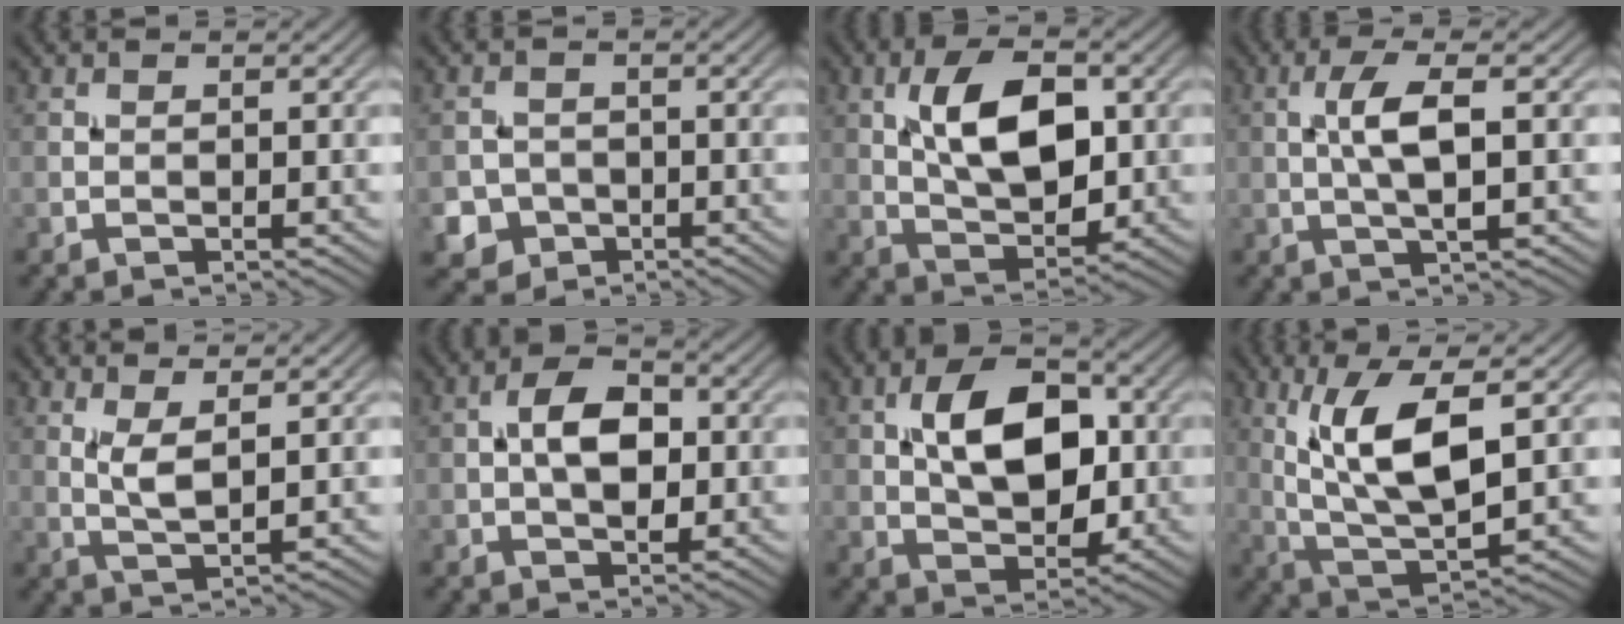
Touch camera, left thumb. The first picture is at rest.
{"total": 3.5, "force": [-1.7, 3.0, 0.7], "torque": [-0.010, -0.003, -0.038]}
{"total": 9.8, "force": [1.8, 5.2, 8.2], "torque": [-0.153, 0.006, 0.029]}
{"total": 5.3, "force": [0.5, 1.3, 5.1], "torque": [-0.109, 0.009, 0.006]}
{"total": 3.6, "force": [1.6, 0.7, 3.2], "torque": [-0.076, -0.006, 0.035]}
{"total": 5.9, "force": [0.1, 3.4, 4.8], "torque": [-0.083, 0.006, -0.004]}
{"total": 10.2, "force": [1.3, 6.1, 8.1], "torque": [-0.143, 0.007, 0.017]}
{"total": 11.5, "force": [3.3, 4.1, 10.2], "torque": [-0.206, 0.004, 0.067]}